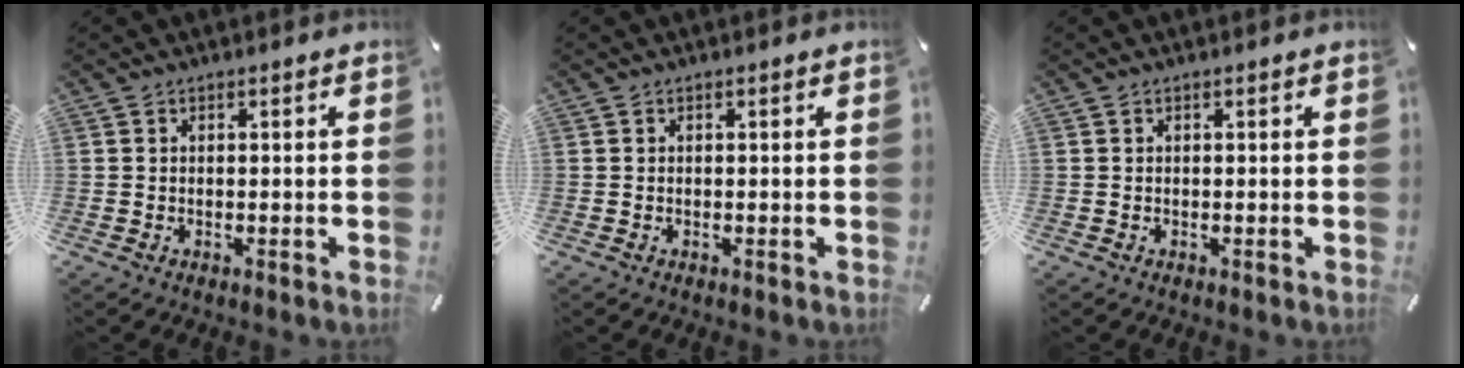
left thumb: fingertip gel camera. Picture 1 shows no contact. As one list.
[{"total": 0.0}, {"total": 0.0}]